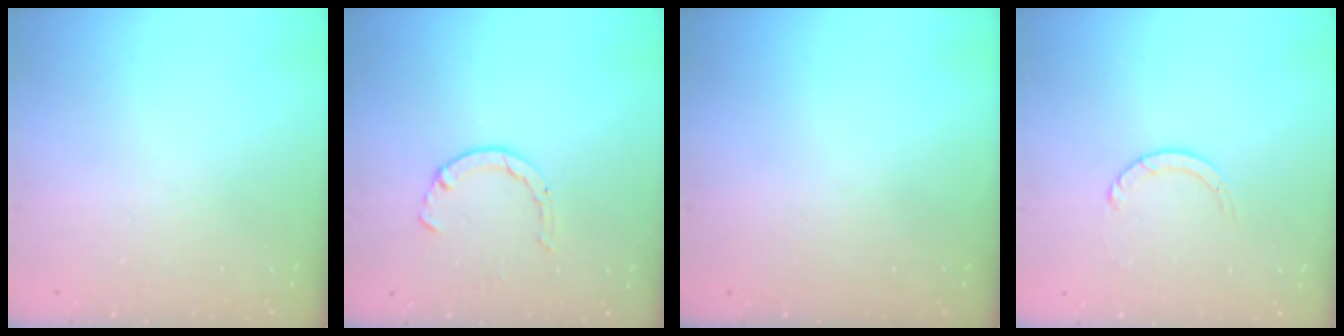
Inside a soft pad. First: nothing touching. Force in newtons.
{"total": 2.1, "press": 2.1, "slide": 0.5}
{"total": 0.0}
{"total": 1.3, "press": 1.2, "slide": 0.2}